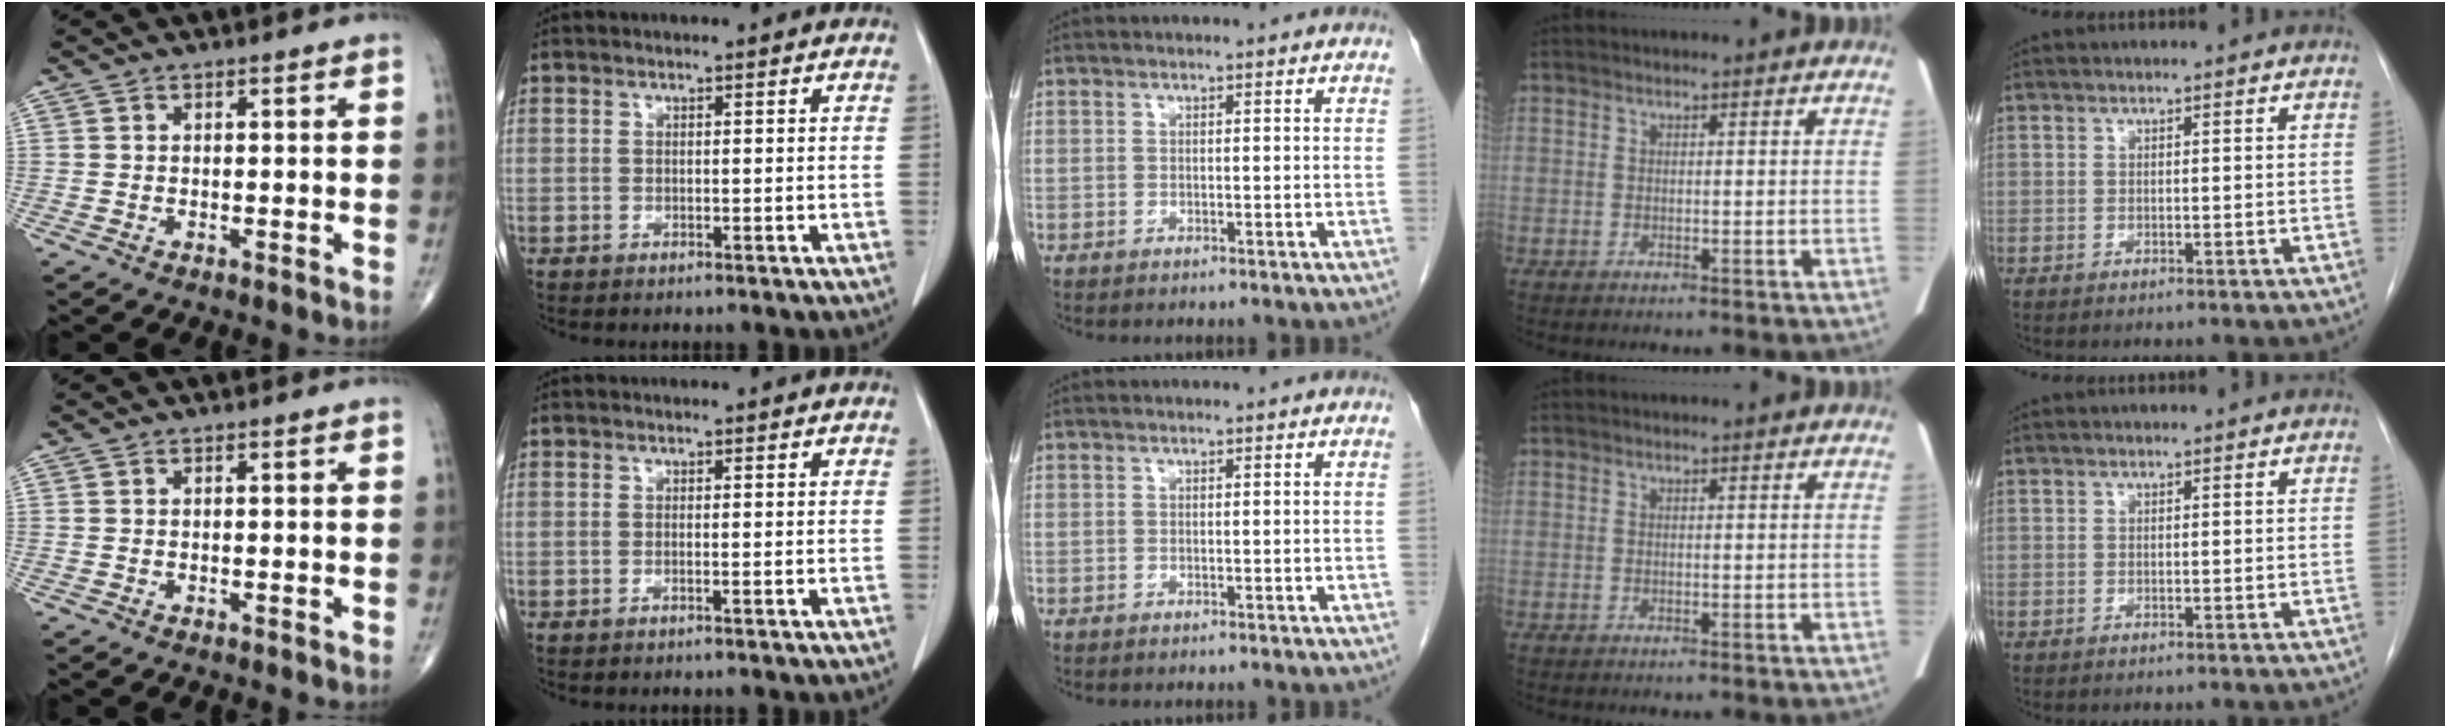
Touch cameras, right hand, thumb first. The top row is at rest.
{}